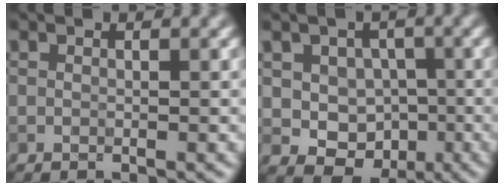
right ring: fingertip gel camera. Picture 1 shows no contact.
{"total": 6.8, "force": [0.0, 6.2, 2.9], "torque": [-0.030, 0.015, -0.021]}